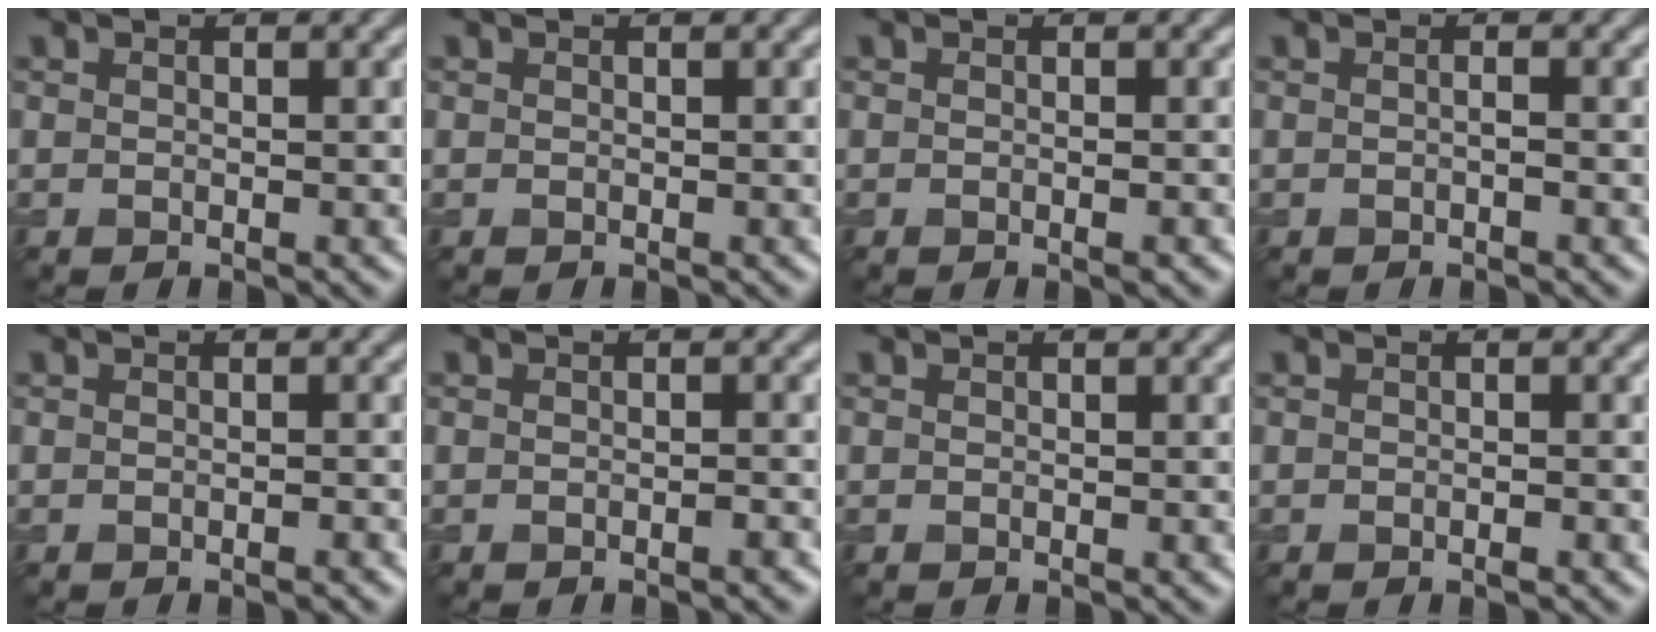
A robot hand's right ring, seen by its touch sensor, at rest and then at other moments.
{"total": 0.0}
{"total": 0.8, "force": [-0.4, 0.0, 0.7], "torque": [-0.013, 0.000, -0.011]}
{"total": 0.7, "force": [-0.4, 0.0, 0.5], "torque": [-0.014, 0.000, -0.012]}
{"total": 0.6, "force": [-0.4, 0.0, 0.5], "torque": [-0.011, -0.002, -0.014]}
{"total": 0.6, "force": [-0.5, 0.0, 0.4], "torque": [-0.010, -0.003, -0.013]}
{"total": 0.0}
{"total": 0.7, "force": [-0.5, 0.0, 0.5], "torque": [-0.011, -0.002, -0.012]}